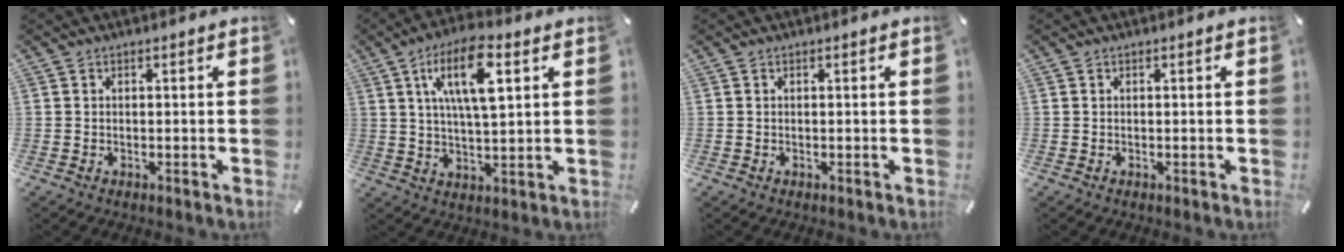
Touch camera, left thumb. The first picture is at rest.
{"total": 12.5, "force": [5.0, 4.4, 10.6], "torque": [-0.186, 0.004, 0.085]}
{"total": 0.0}
{"total": 0.0}